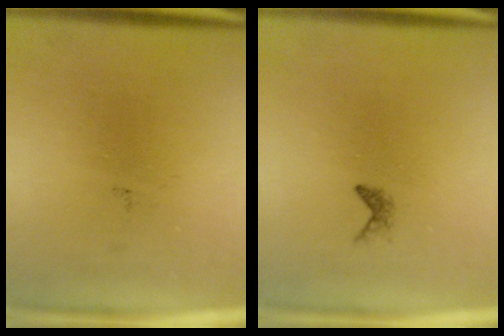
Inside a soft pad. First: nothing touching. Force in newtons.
{"total": 0.6}